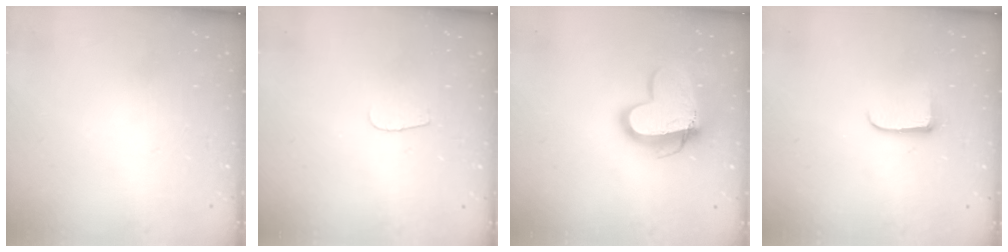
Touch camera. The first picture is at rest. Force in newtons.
{"total": 3.6, "press": 3.5, "slide": 0.4}
{"total": 13.7, "press": 13.6, "slide": 1.3}
{"total": 6.2, "press": 6.1, "slide": 0.8}